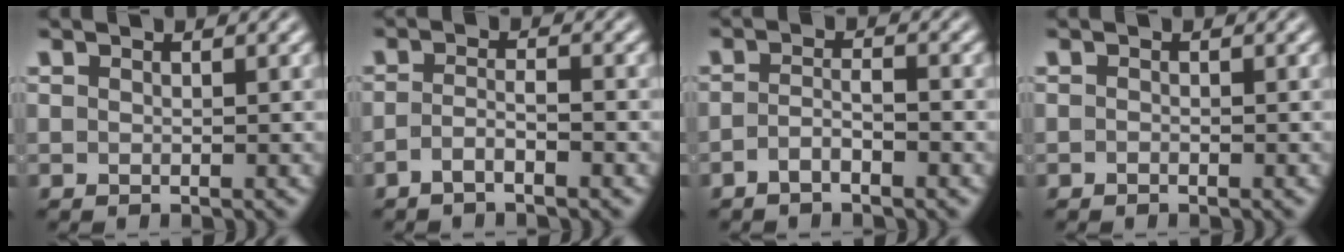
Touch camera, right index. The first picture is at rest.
{"total": 2.4, "force": [-2.1, -0.1, 1.2], "torque": [-0.019, -0.011, -0.033]}
{"total": 2.3, "force": [-2.0, 0.0, 1.2], "torque": [-0.015, -0.009, -0.032]}
{"total": 0.7, "force": [-0.5, -0.5, -0.1], "torque": [0.004, -0.005, -0.007]}